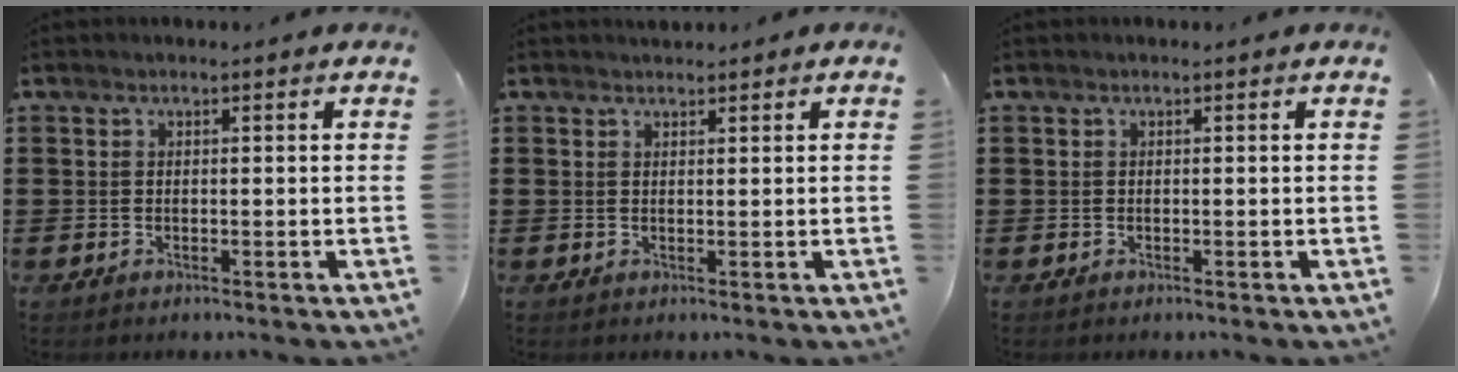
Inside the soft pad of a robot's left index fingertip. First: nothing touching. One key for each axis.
{"total": 1.1, "fx": 1.0, "fy": 0.5, "fz": -0.1, "tx": 0.000, "ty": 0.003, "tz": 0.021}
{"total": 0.0}